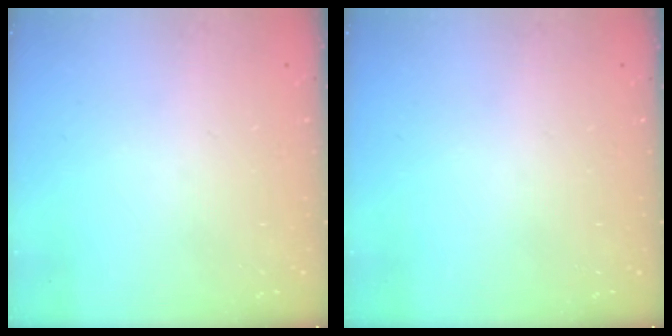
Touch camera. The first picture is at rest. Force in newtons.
{"total": 0.0}